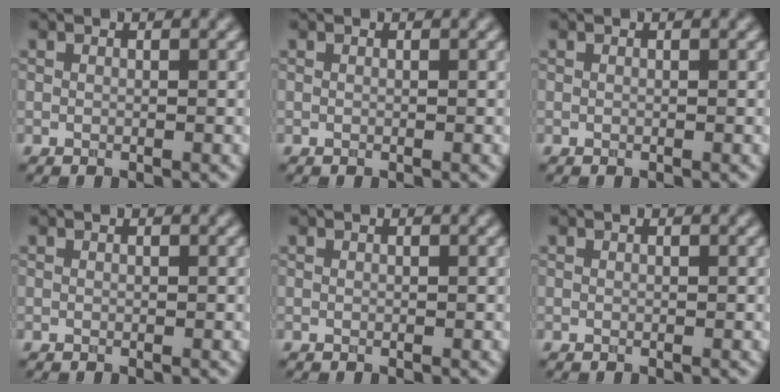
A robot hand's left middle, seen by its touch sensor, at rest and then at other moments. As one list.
[{"total": 0.0}, {"total": 0.0}, {"total": 0.0}, {"total": 0.0}, {"total": 0.0}]